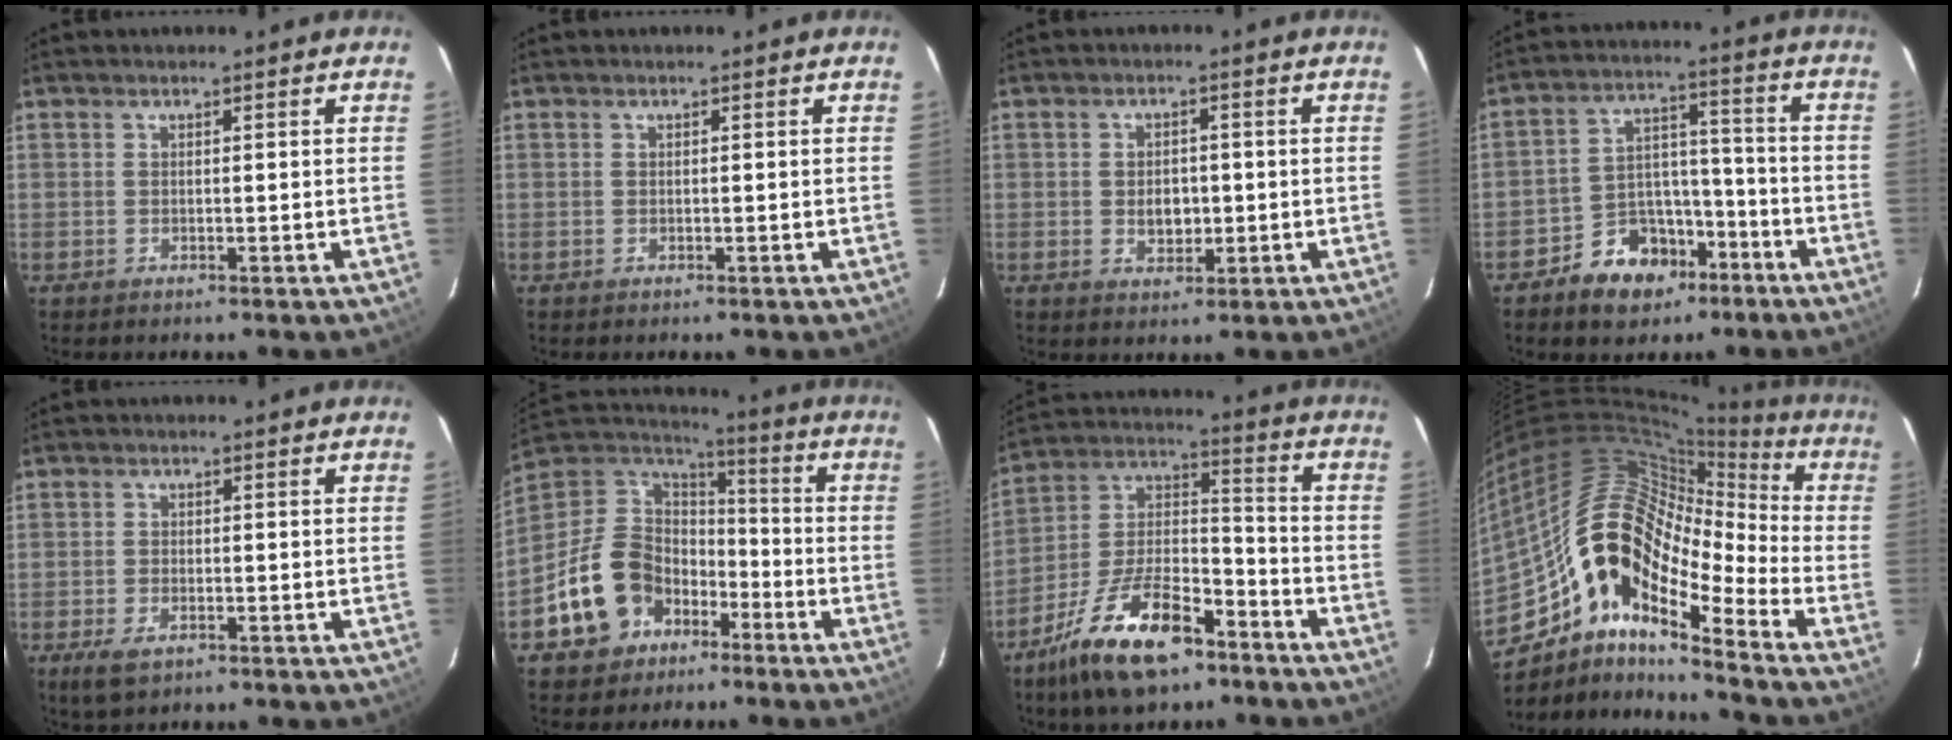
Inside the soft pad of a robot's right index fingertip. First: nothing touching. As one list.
[{"total": 0.0}, {"total": 4.0, "force": [-0.4, 3.0, 2.6], "torque": [-0.044, 0.000, -0.003]}, {"total": 10.8, "force": [-6.9, 7.3, 3.9], "torque": [-0.078, 0.033, -0.097]}, {"total": 4.3, "force": [-2.4, 2.1, 2.8], "torque": [-0.069, -0.010, -0.043]}, {"total": 15.9, "force": [-8.1, 12.4, 5.9], "torque": [-0.158, 0.031, -0.120]}, {"total": 18.8, "force": [-11.9, 7.7, 12.3], "torque": [-0.247, 0.005, -0.208]}, {"total": 19.1, "force": [-9.4, 8.0, 14.6], "torque": [-0.234, -0.011, -0.193]}]